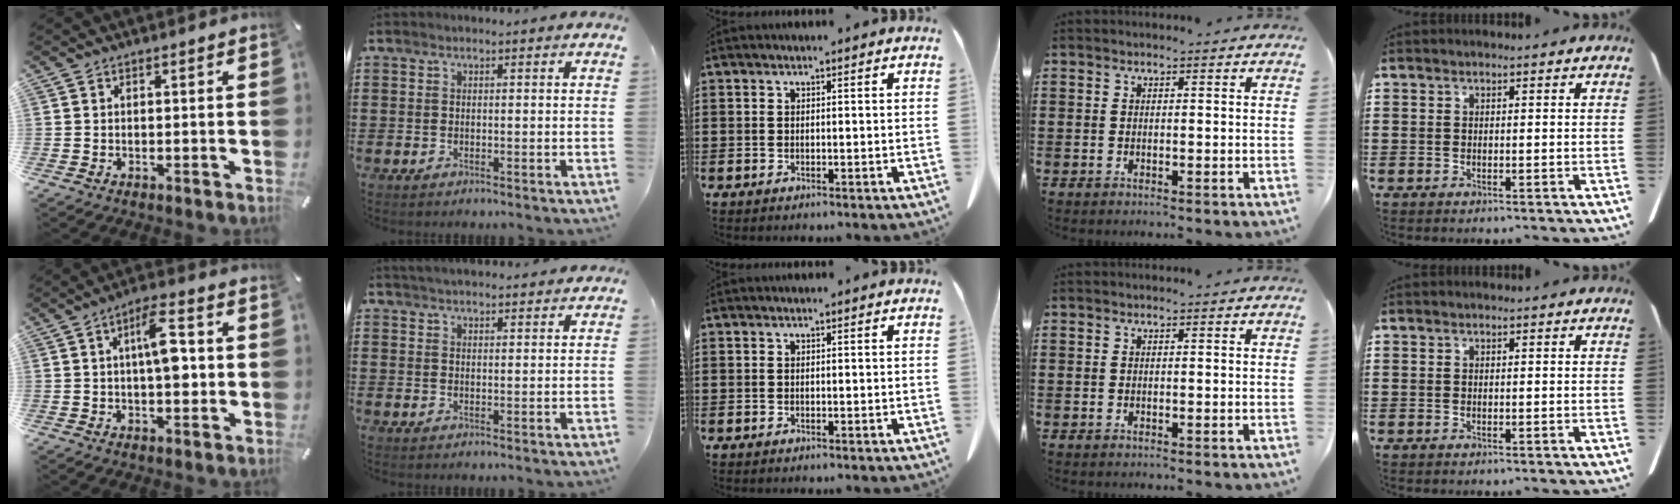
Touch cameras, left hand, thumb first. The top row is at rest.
{"thumb": {"total": 9.3, "force": [0.7, 4.0, 8.3], "torque": [-0.126, 0.002, 0.006]}, "index": {"total": 2.7, "force": [2.7, 0.0, 0.4], "torque": [-0.014, -0.003, 0.051]}}